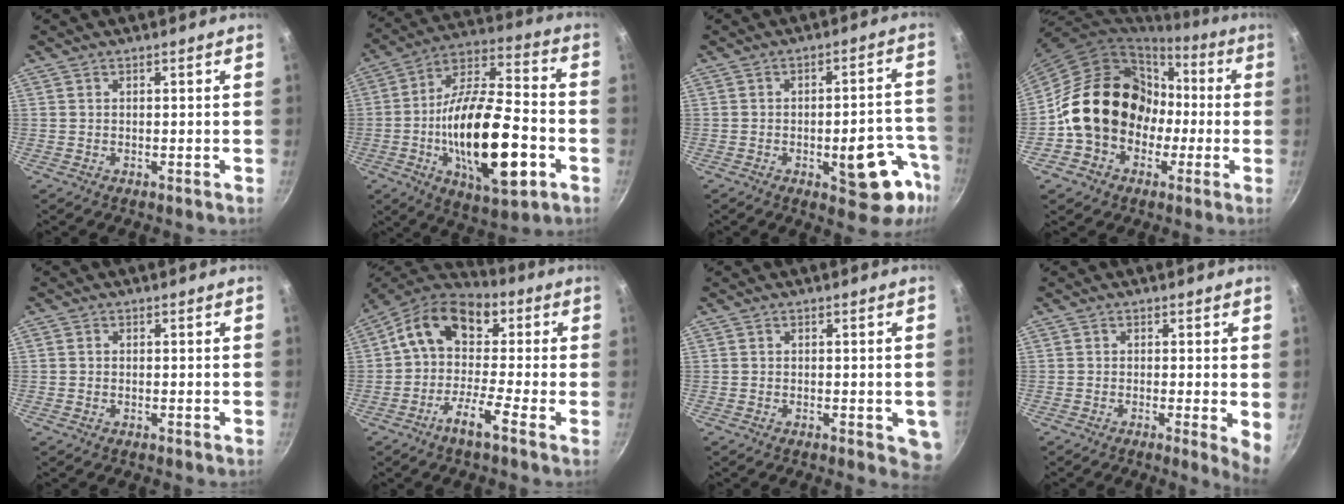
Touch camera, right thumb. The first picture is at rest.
{"total": 25.4, "force": [-6.4, 10.5, 22.2], "torque": [-0.369, 0.033, -0.104]}
{"total": 14.7, "force": [-5.8, 6.6, 11.8], "torque": [-0.081, 0.039, -0.070]}
{"total": 18.8, "force": [-1.4, 15.6, 10.5], "torque": [-0.142, 0.059, -0.017]}
{"total": 0.6, "force": [-0.1, 0.5, 0.3], "torque": [-0.005, 0.002, -0.004]}
{"total": 12.8, "force": [-0.9, 7.4, 10.4], "torque": [-0.166, 0.044, -0.041]}
{"total": 4.6, "force": [-1.2, 2.2, 3.8], "torque": [-0.023, 0.002, -0.013]}
{"total": 4.2, "force": [-0.3, 0.8, 4.2], "torque": [-0.051, -0.009, -0.007]}